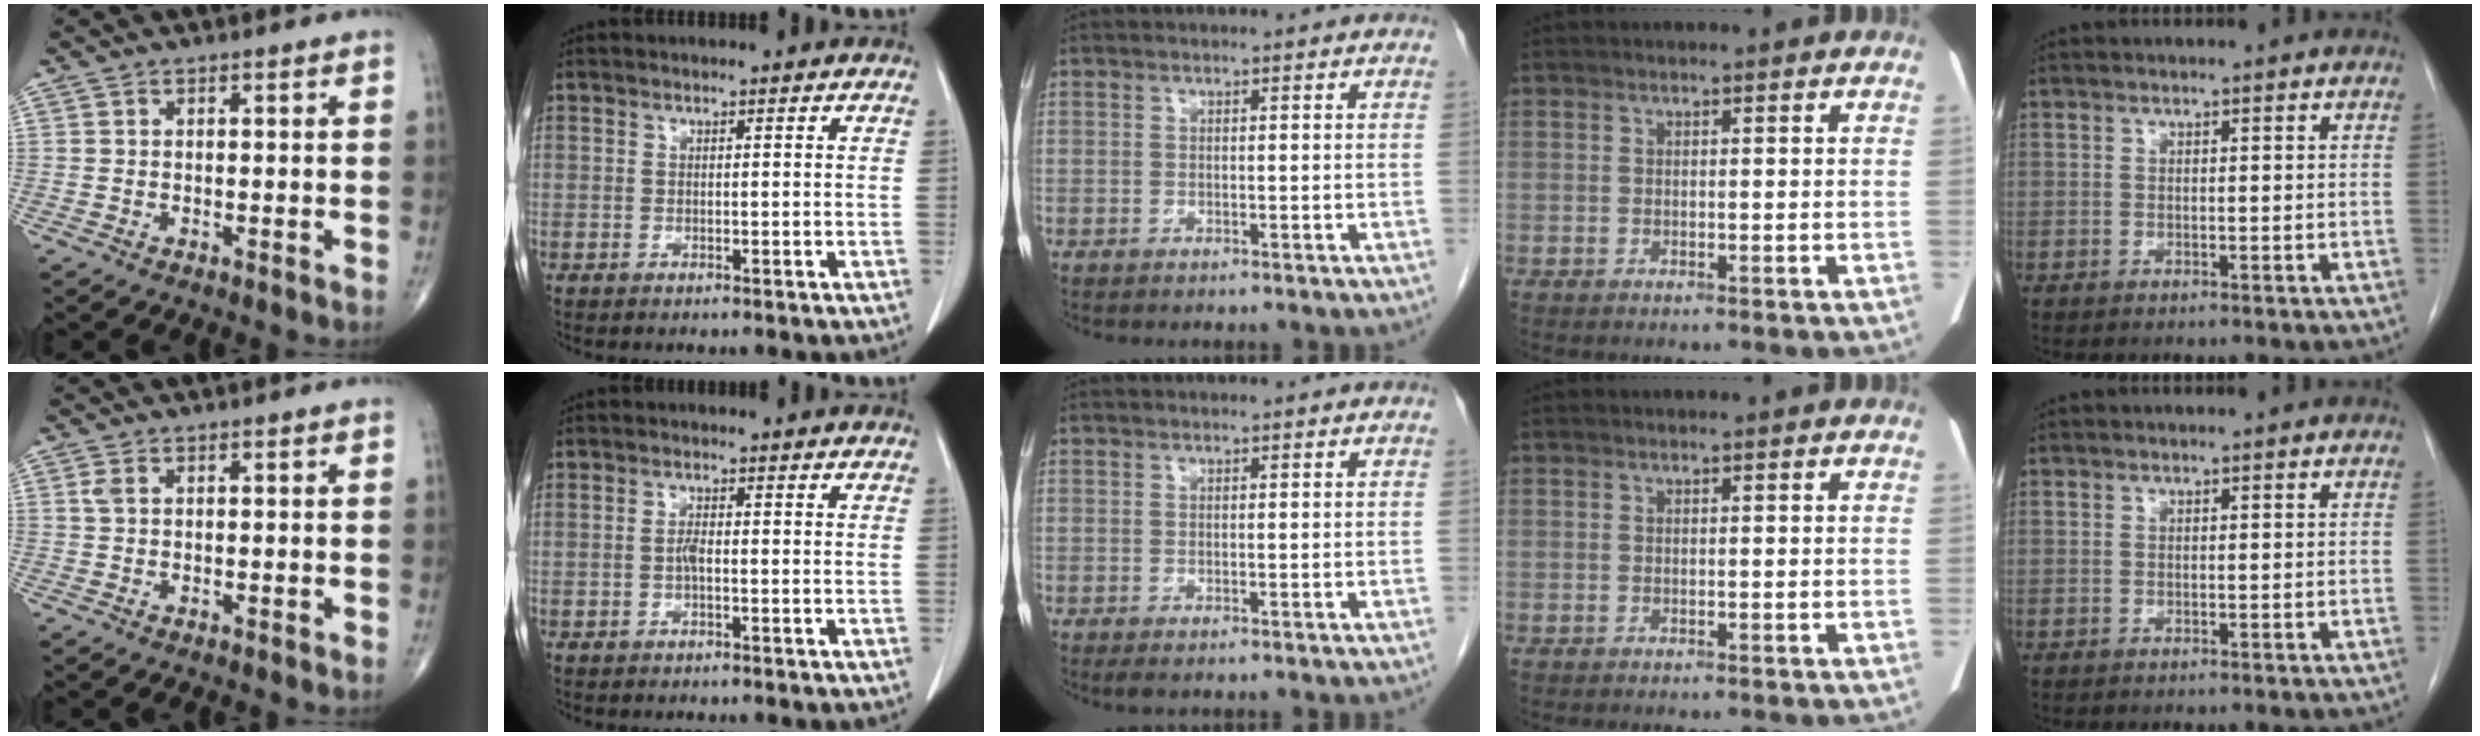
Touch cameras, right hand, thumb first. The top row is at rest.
{"thumb": {"total": 1.4, "force": [0.5, 0.8, 1.0], "torque": [-0.029, 0.008, 0.013]}, "index": {"total": 1.4, "force": [-0.3, 0.3, 1.3], "torque": [-0.028, 0.002, -0.008]}, "middle": {"total": 0.9, "force": [-0.5, 0.5, 0.7], "torque": [-0.013, -0.002, -0.003]}}